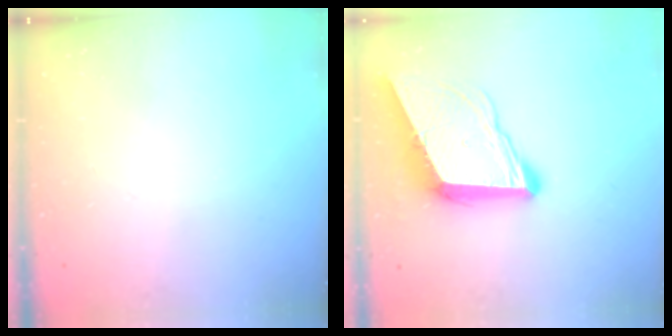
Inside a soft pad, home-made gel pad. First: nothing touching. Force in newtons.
{"total": 11.1, "press": 10.6, "slide": 3.3}